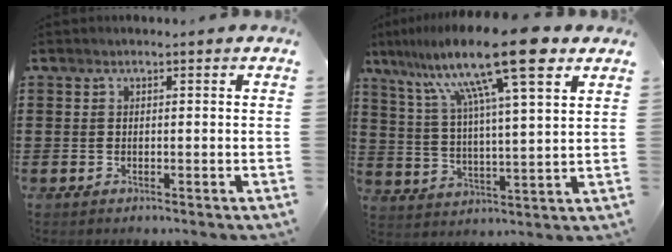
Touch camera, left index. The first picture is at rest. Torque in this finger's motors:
{"motor_torque": [2.14, 0.00, 1.05, 0.21]}